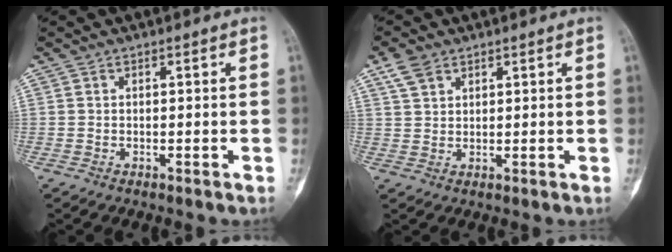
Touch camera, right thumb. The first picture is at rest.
{"total": 4.2, "force": [2.6, 2.6, 2.1], "torque": [-0.035, -0.002, 0.056]}